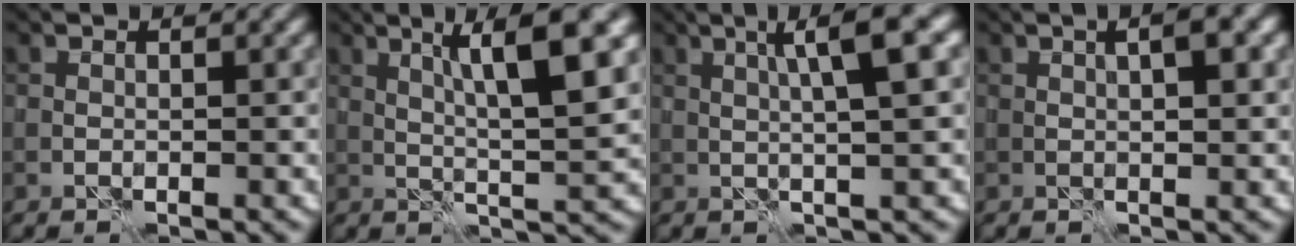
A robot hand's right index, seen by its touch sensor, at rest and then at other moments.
{"total": 7.5, "force": [2.6, 1.0, 7.0], "torque": [-0.111, 0.006, 0.047]}
{"total": 5.6, "force": [1.7, 0.7, 5.3], "torque": [-0.081, 0.017, 0.027]}
{"total": 3.2, "force": [1.1, 0.8, 2.9], "torque": [-0.031, -0.001, 0.012]}